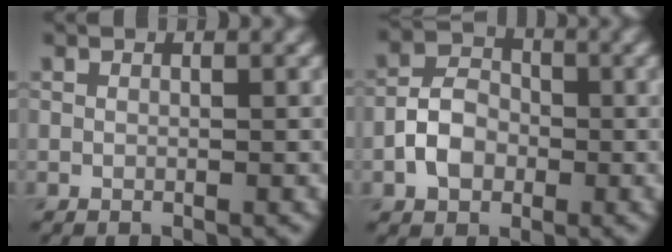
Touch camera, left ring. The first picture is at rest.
{"total": 3.8, "force": [-1.2, 2.8, 2.2], "torque": [-0.039, 0.007, -0.027]}